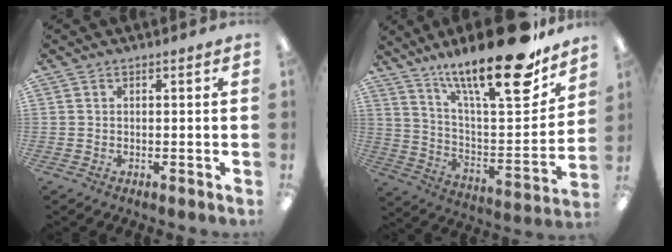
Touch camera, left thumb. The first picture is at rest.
{"total": 24.4, "force": [17.8, 5.3, 15.9], "torque": [-0.241, -0.127, 0.286]}